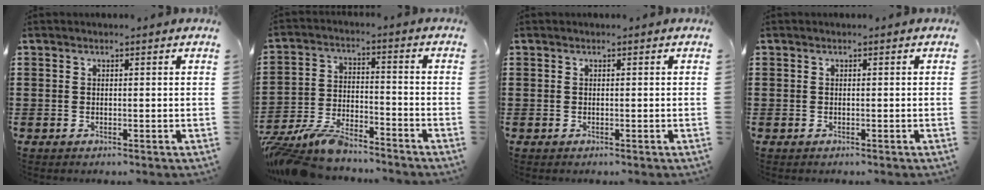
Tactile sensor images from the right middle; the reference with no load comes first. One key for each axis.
{"total": 8.1, "fx": -7.5, "fy": 1.4, "fz": 2.5, "tx": -0.064, "ty": 0.007, "tz": -0.149}
{"total": 0.0}
{"total": 0.0}